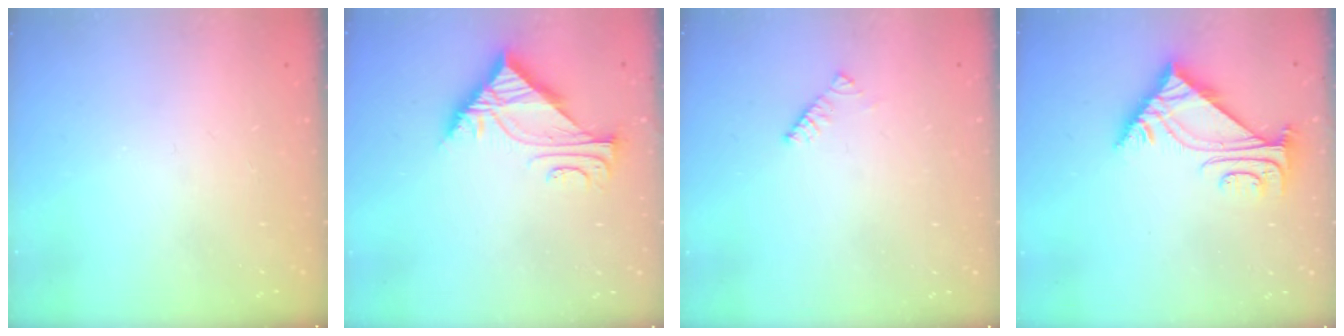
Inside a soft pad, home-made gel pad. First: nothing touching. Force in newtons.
{"total": 6.0, "press": 6.0, "slide": 0.8}
{"total": 2.6, "press": 2.6, "slide": 0.4}
{"total": 5.5, "press": 5.4, "slide": 0.9}